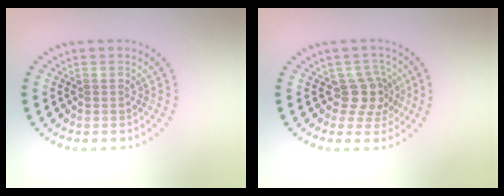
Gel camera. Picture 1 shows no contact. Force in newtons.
{"total": 2.7, "press": 2.1, "slide": 1.8}